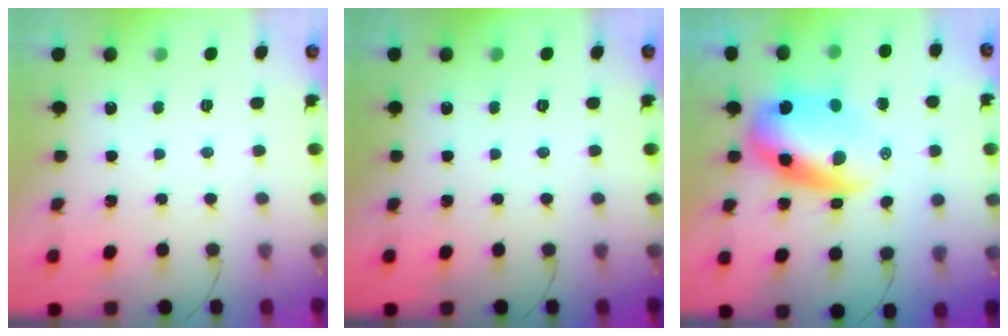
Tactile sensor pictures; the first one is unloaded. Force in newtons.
{"total": 0.0}
{"total": 10.5, "press": 10.2, "slide": 2.4}